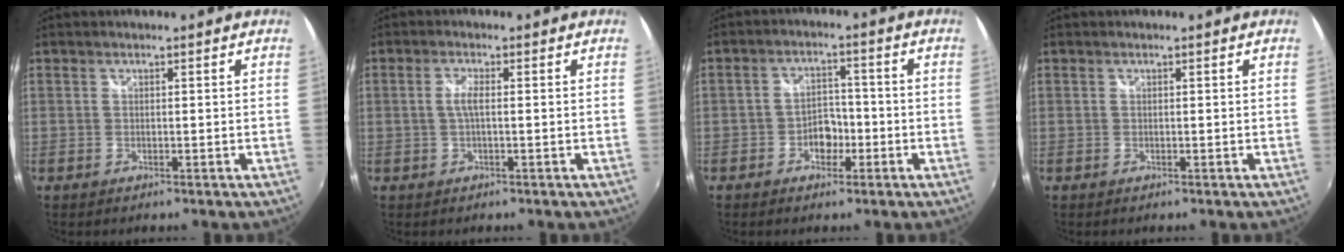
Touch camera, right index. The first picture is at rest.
{"total": 2.3, "force": [-0.1, 0.3, 2.3], "torque": [-0.047, 0.001, -0.004]}
{"total": 4.5, "force": [-2.2, 3.2, 2.2], "torque": [-0.041, 0.011, -0.032]}
{"total": 0.0}